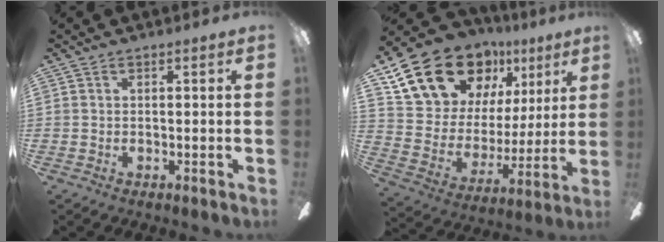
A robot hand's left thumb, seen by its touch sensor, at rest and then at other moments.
{"total": 22.6, "force": [14.5, 14.0, 10.4], "torque": [-0.190, -0.074, 0.281]}